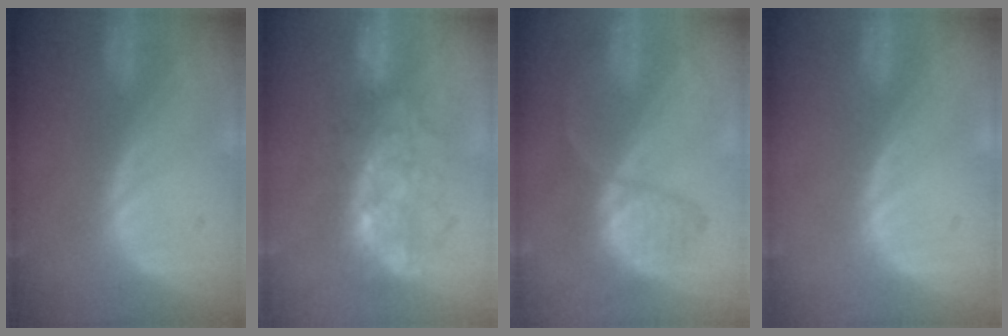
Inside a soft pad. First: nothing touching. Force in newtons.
{"total": 8.4, "press": 7.5, "slide": 4.0}
{"total": 6.6, "press": 6.2, "slide": 2.3}
{"total": 0.0}